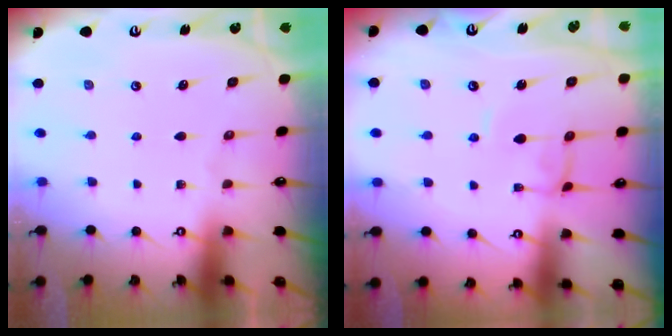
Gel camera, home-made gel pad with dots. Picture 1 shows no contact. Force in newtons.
{"total": 0.0}